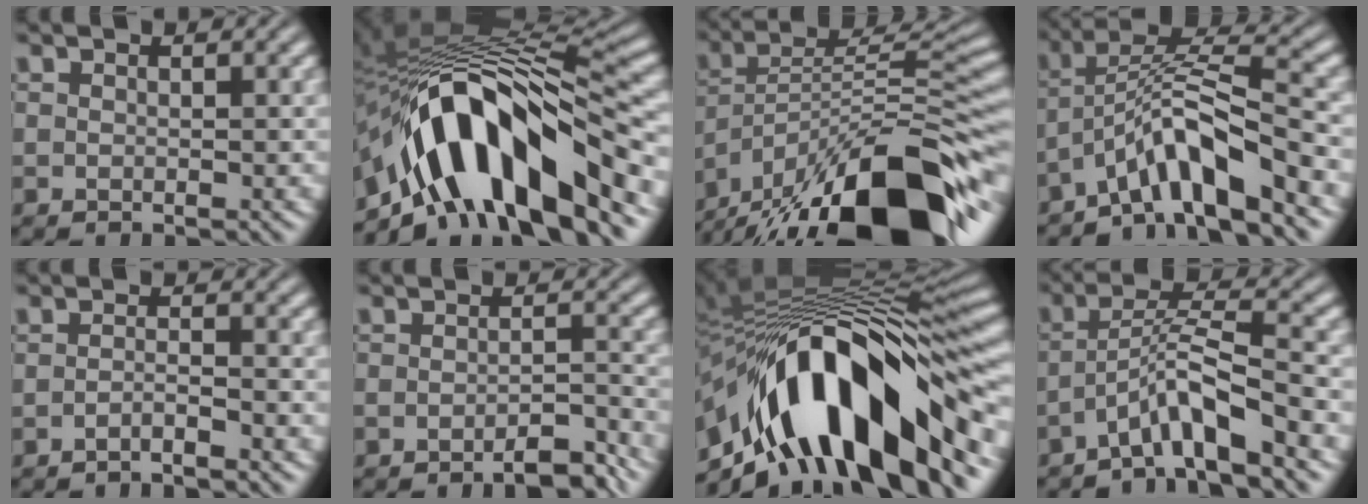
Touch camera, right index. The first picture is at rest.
{"total": 17.8, "force": [-2.9, 9.1, 15.0], "torque": [-0.239, 0.004, -0.040]}
{"total": 15.4, "force": [-6.8, 7.7, 11.5], "torque": [-0.183, -0.033, -0.085]}
{"total": 6.2, "force": [-1.7, 3.1, 5.1], "torque": [-0.092, -0.007, -0.025]}
{"total": 1.9, "force": [-1.8, -0.2, 0.6], "torque": [-0.007, -0.007, -0.030]}
{"total": 3.7, "force": [-3.3, 0.5, 1.4], "torque": [-0.008, -0.004, -0.057]}
{"total": 19.7, "force": [-2.2, 10.1, 16.7], "torque": [-0.264, 0.005, -0.027]}
{"total": 4.1, "force": [-1.5, 1.0, 3.7], "torque": [-0.064, 0.000, -0.026]}